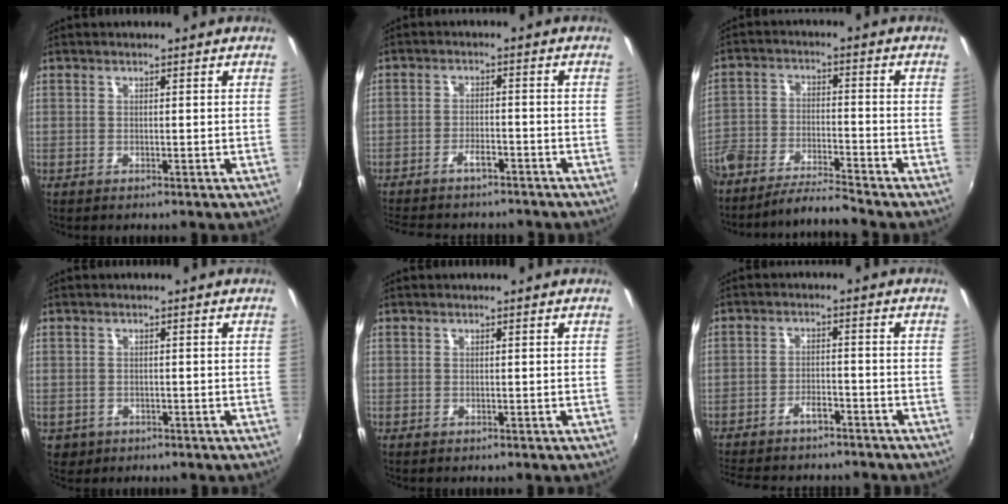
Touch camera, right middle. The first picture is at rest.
{"total": 9.0, "force": [-7.7, 2.8, 3.8], "torque": [-0.094, -0.003, -0.117]}
{"total": 7.8, "force": [-7.2, 0.7, 3.0], "torque": [-0.078, -0.002, -0.141]}
{"total": 3.1, "force": [-1.0, 2.7, 1.2], "torque": [-0.032, -0.003, -0.007]}
{"total": 0.0}
{"total": 10.4, "force": [-8.9, 3.3, 4.2], "torque": [-0.104, 0.000, -0.133]}